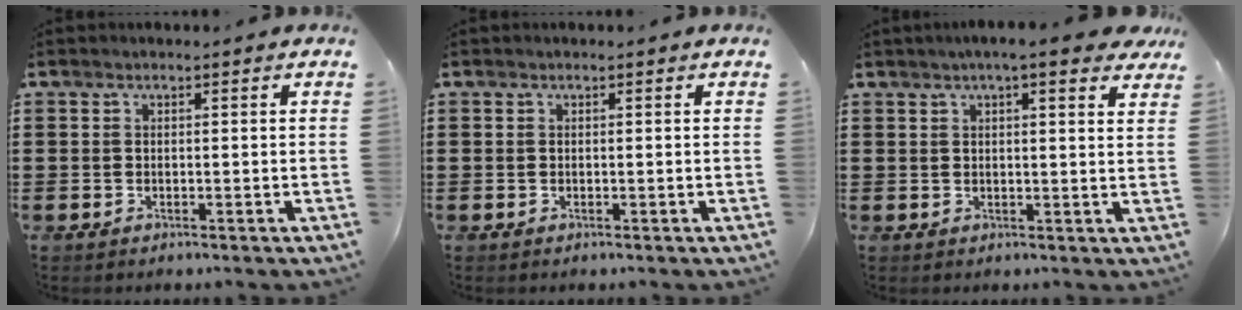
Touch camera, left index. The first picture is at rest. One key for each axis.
{"total": 0.0}
{"total": 4.2, "fx": 3.2, "fy": 0.2, "fz": 2.7, "tx": -0.054, "ty": -0.001, "tz": 0.055}